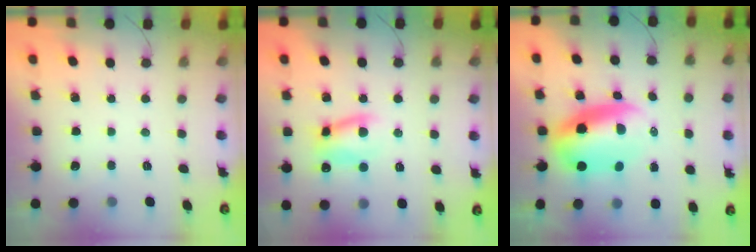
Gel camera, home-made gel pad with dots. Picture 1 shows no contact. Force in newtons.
{"total": 8.5, "press": 8.4, "slide": 1.3}
{"total": 10.6, "press": 10.3, "slide": 2.5}